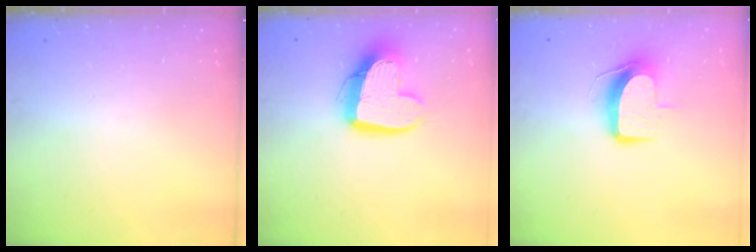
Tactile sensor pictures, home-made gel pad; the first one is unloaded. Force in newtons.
{"total": 13.8, "press": 13.8, "slide": 1.2}
{"total": 9.2, "press": 9.1, "slide": 0.9}